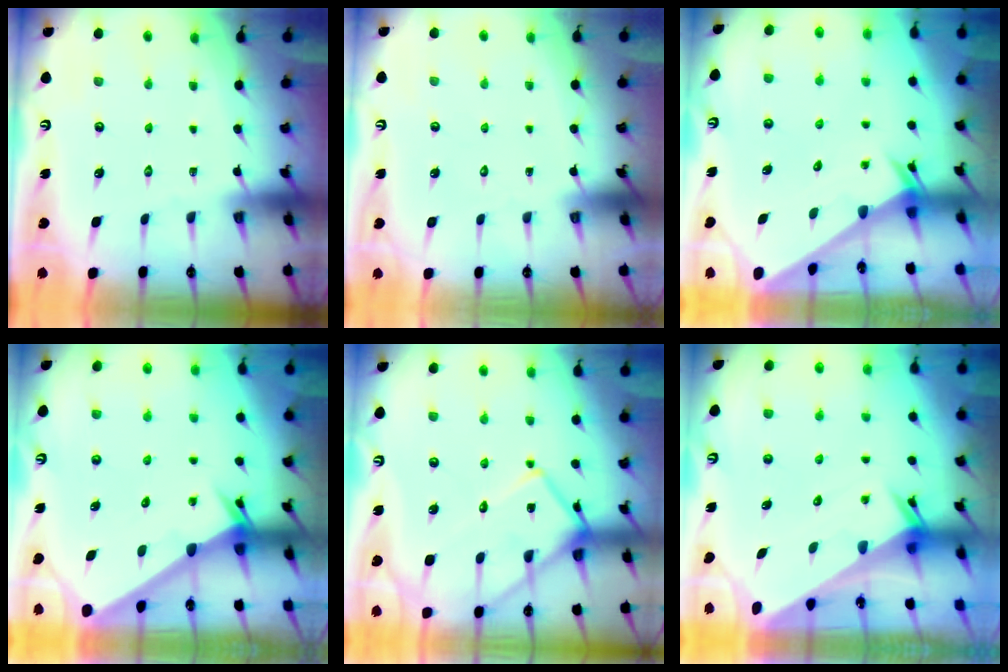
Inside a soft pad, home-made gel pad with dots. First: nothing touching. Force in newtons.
{"total": 1.7, "press": 1.7, "slide": 0.1}
{"total": 2.3, "press": 2.3, "slide": 0.1}
{"total": 2.6, "press": 2.6, "slide": 0.2}
{"total": 15.6, "press": 15.5, "slide": 1.3}
{"total": 3.0, "press": 3.0, "slide": 0.1}